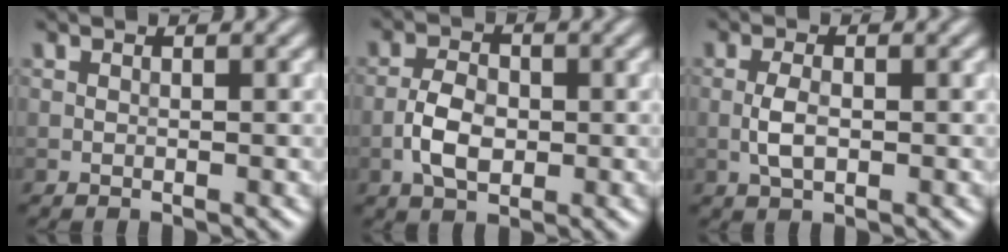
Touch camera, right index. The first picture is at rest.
{"total": 3.7, "force": [-0.9, 2.2, 2.8], "torque": [-0.050, 0.003, -0.020]}
{"total": 2.3, "force": [-0.4, 1.0, 2.0], "torque": [-0.041, 0.001, -0.012]}